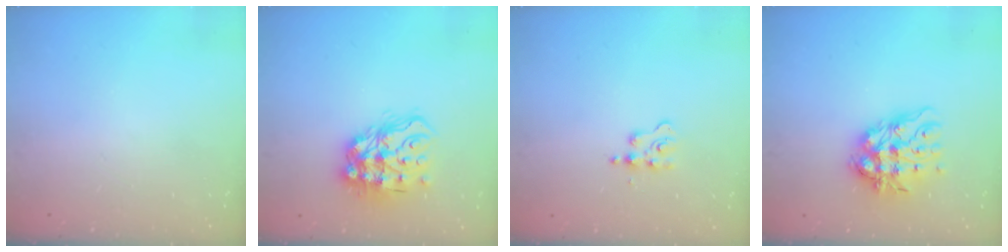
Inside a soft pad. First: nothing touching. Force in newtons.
{"total": 16.7, "press": 16.6, "slide": 1.7}
{"total": 3.8, "press": 3.8, "slide": 0.4}
{"total": 13.1, "press": 13.0, "slide": 1.5}